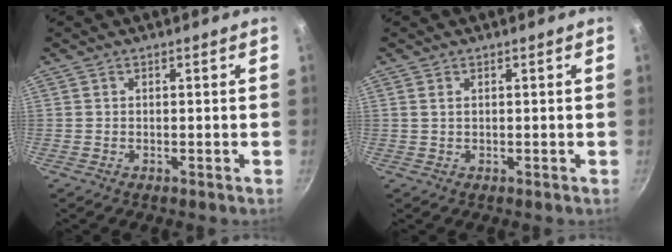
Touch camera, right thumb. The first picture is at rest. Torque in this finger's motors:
{"motor_torque": [-0.45, -0.01, 0.41, -0.11, 0.10]}